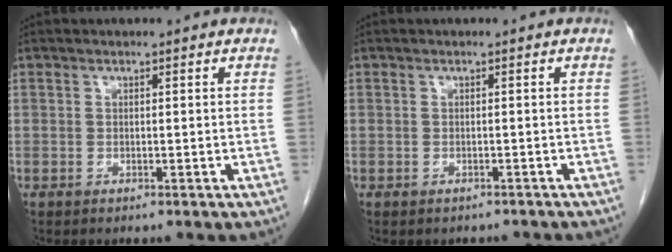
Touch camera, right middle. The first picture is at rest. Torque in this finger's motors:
{"motor_torque": [0.04, -0.02, -0.03, 0.00]}